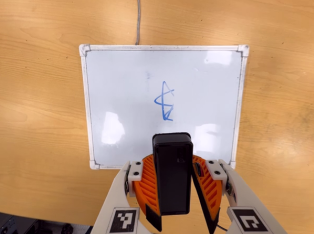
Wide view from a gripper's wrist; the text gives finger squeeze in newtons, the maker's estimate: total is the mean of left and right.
{"total": 7.1, "left": 7.7, "right": 6.5}